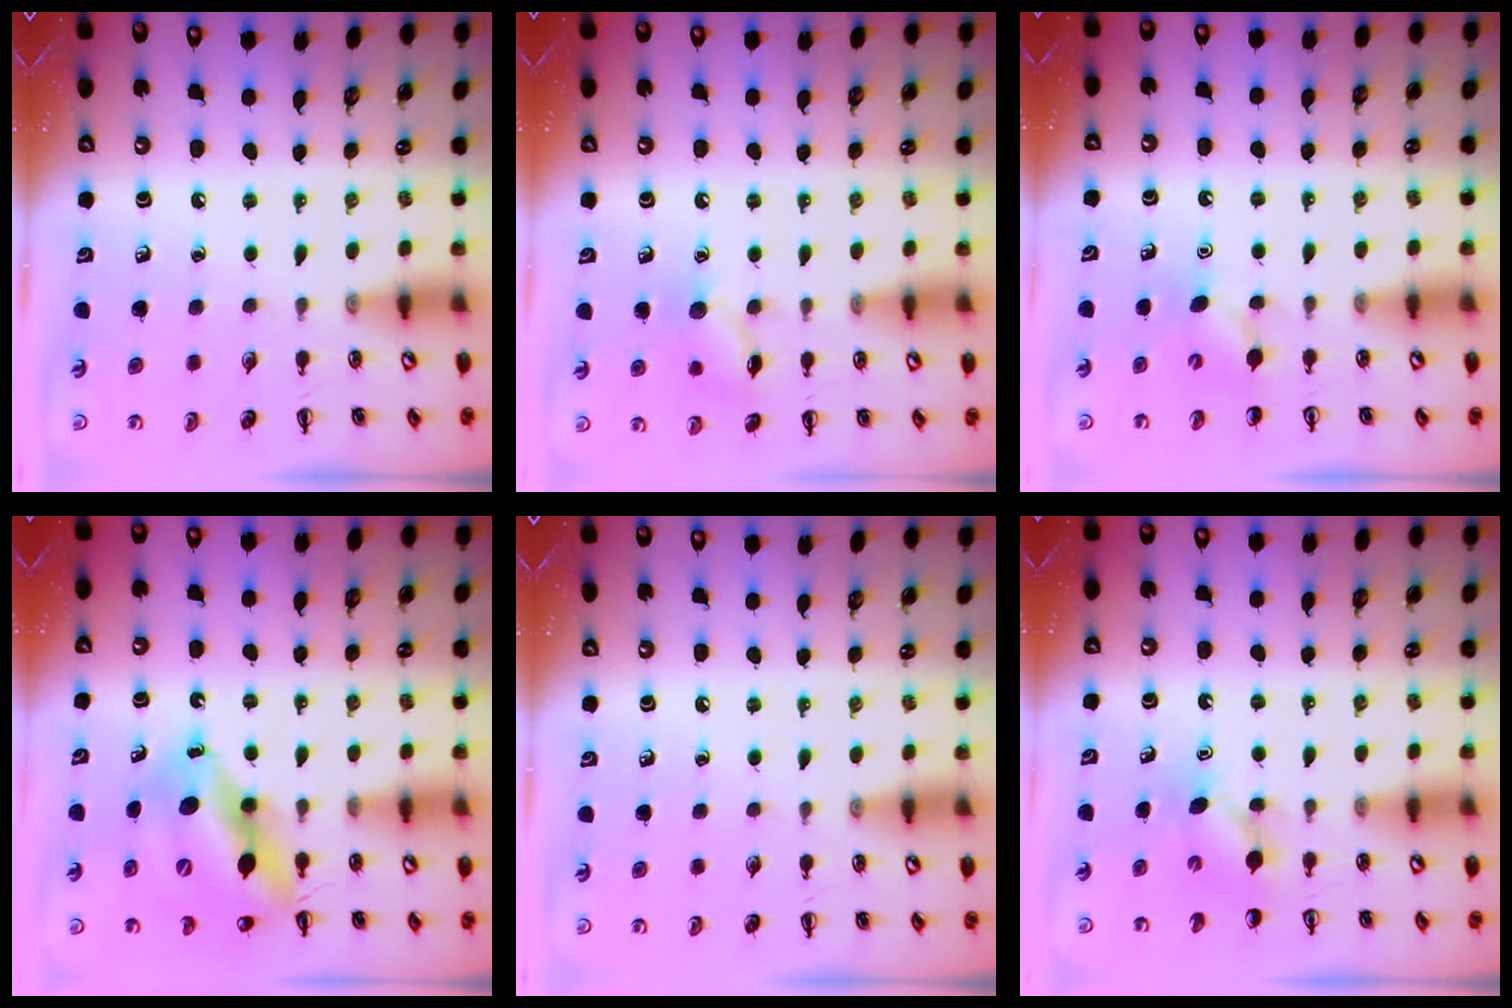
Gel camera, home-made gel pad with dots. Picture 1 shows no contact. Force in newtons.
{"total": 8.8, "press": 8.8, "slide": 0.5}
{"total": 4.1, "press": 3.9, "slide": 1.3}
{"total": 13.8, "press": 13.2, "slide": 4.1}
{"total": 0.0}
{"total": 3.4, "press": 3.3, "slide": 0.8}